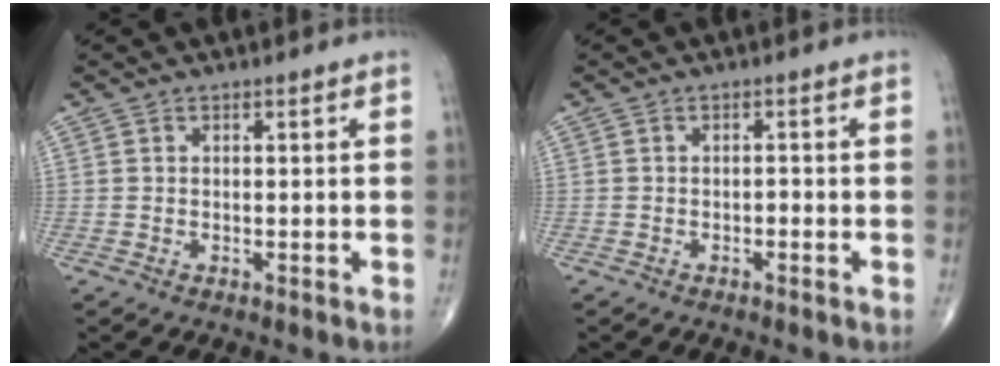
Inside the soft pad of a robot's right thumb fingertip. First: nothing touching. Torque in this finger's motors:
{"motor_torque": [-0.42, -0.25, 0.03, 0.10, 0.02]}